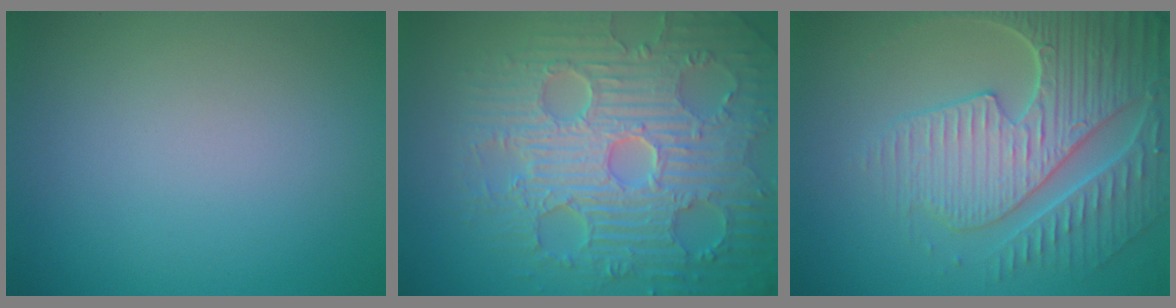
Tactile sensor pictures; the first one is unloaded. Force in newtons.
{"total": 9.2, "press": 6.8, "slide": 6.2}
{"total": 7.3, "press": 5.8, "slide": 4.5}